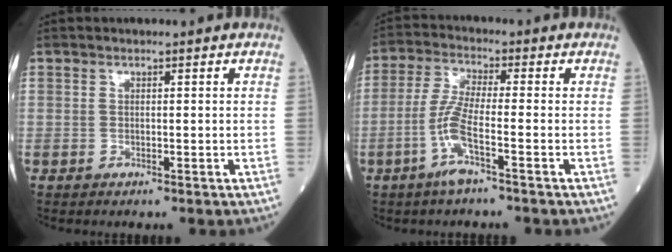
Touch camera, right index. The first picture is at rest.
{"total": 6.4, "force": [-2.9, -0.1, 5.8], "torque": [-0.126, -0.003, -0.063]}